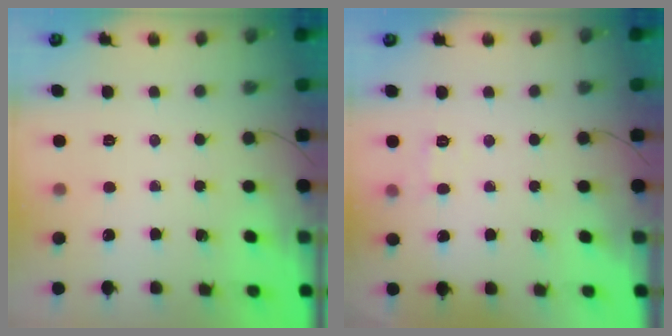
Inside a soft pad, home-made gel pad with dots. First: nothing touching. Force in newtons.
{"total": 6.1, "press": 6.0, "slide": 1.4}